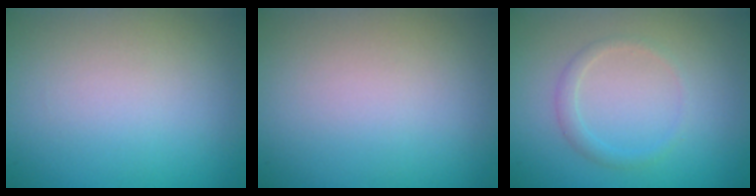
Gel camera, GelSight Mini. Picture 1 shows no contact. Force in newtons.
{"total": 0.0}
{"total": 1.3, "press": 1.3, "slide": 0.1}